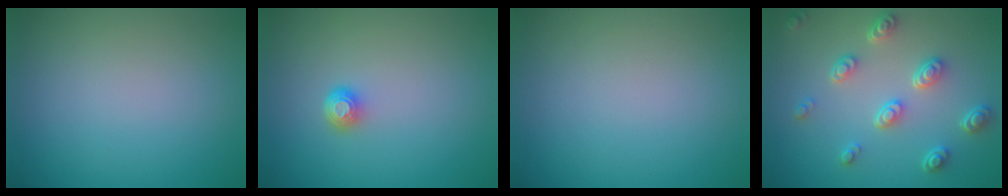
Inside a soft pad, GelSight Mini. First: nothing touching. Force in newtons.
{"total": 1.5, "press": 1.1, "slide": 1.0}
{"total": 0.0}
{"total": 4.4, "press": 3.4, "slide": 2.9}